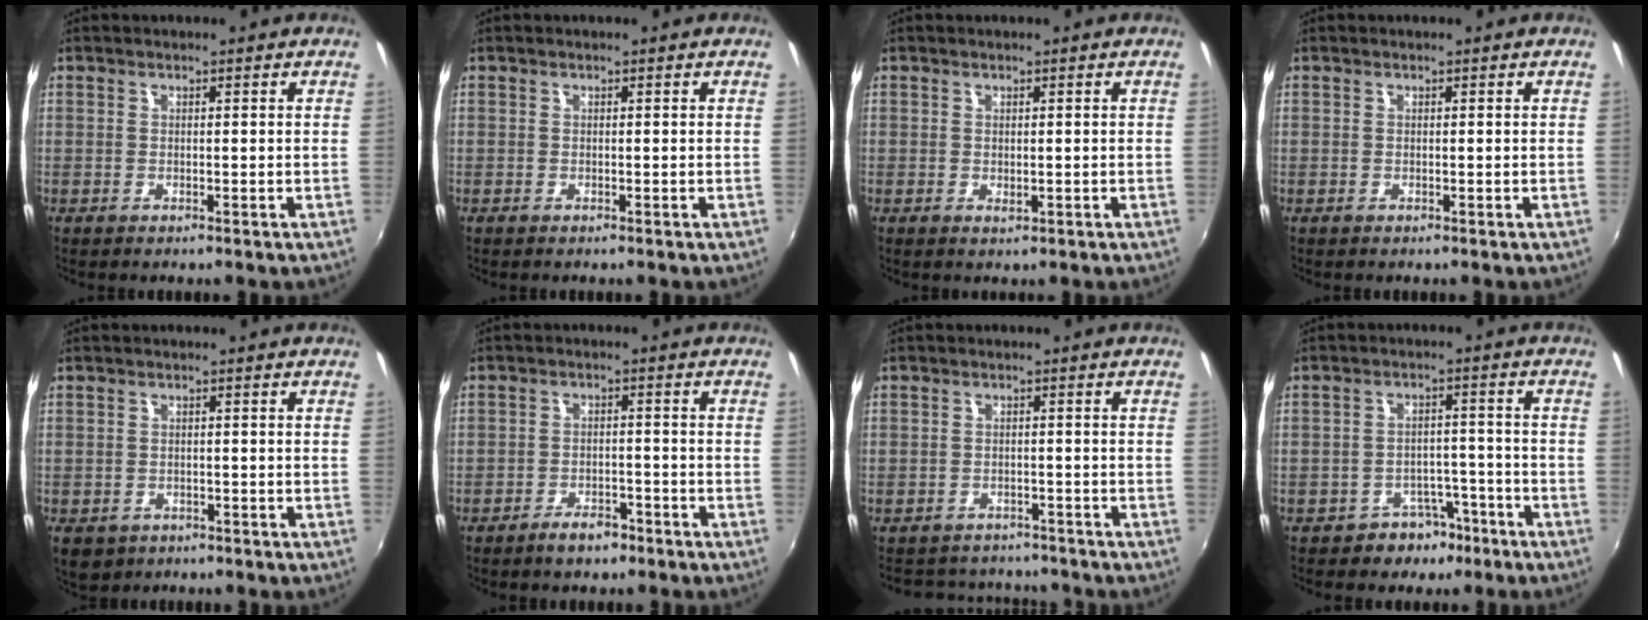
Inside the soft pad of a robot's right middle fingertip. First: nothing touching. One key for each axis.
{"total": 0.0}
{"total": 0.7, "fx": 0.6, "fy": 0.1, "fz": 0.4, "tx": -0.003, "ty": -0.001, "tz": 0.009}
{"total": 0.0}
{"total": 4.7, "fx": -2.1, "fy": 3.5, "fz": 2.2, "tx": -0.050, "ty": -0.014, "tz": -0.028}
{"total": 3.7, "fx": -2.8, "fy": 1.6, "fz": 1.9, "tx": -0.043, "ty": 0.006, "tz": -0.042}
{"total": 7.1, "fx": -6.1, "fy": 3.5, "fz": 1.2, "tx": -0.032, "ty": 0.025, "tz": -0.086}
{"total": 5.3, "fx": -3.7, "fy": 3.7, "fz": 1.2, "tx": -0.022, "ty": 0.026, "tz": -0.044}